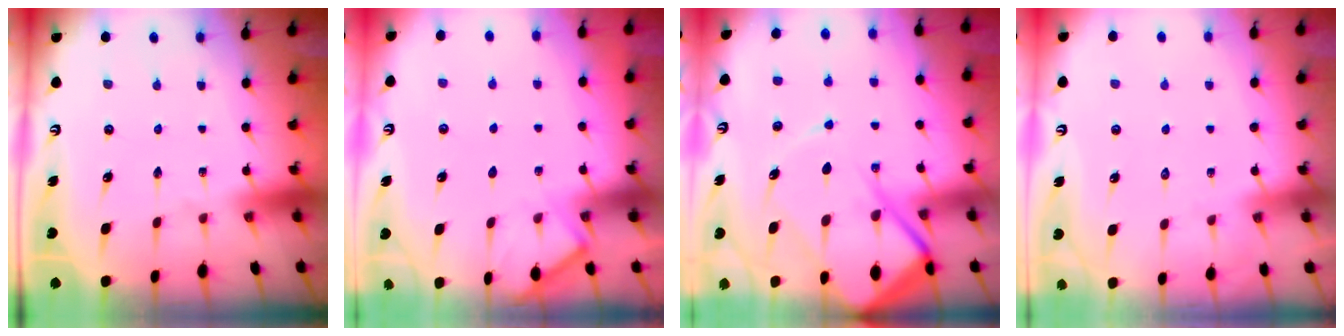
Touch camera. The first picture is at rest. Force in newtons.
{"total": 4.7, "press": 4.7, "slide": 0.6}
{"total": 15.2, "press": 15.1, "slide": 1.5}
{"total": 4.0, "press": 3.9, "slide": 0.5}